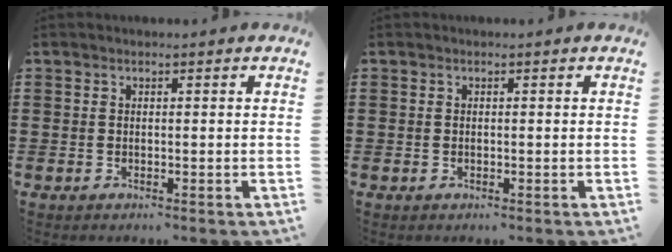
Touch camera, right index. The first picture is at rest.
{"total": 0.0}